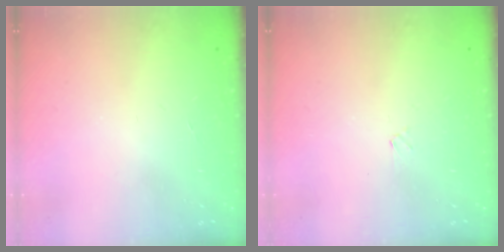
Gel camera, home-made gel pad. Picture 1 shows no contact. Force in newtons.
{"total": 0.9, "press": 0.9, "slide": 0.2}